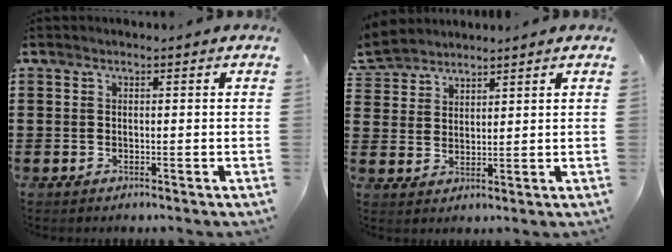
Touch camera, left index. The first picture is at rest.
{"total": 3.6, "force": [3.3, 1.3, -0.4], "torque": [-0.009, -0.009, 0.063]}